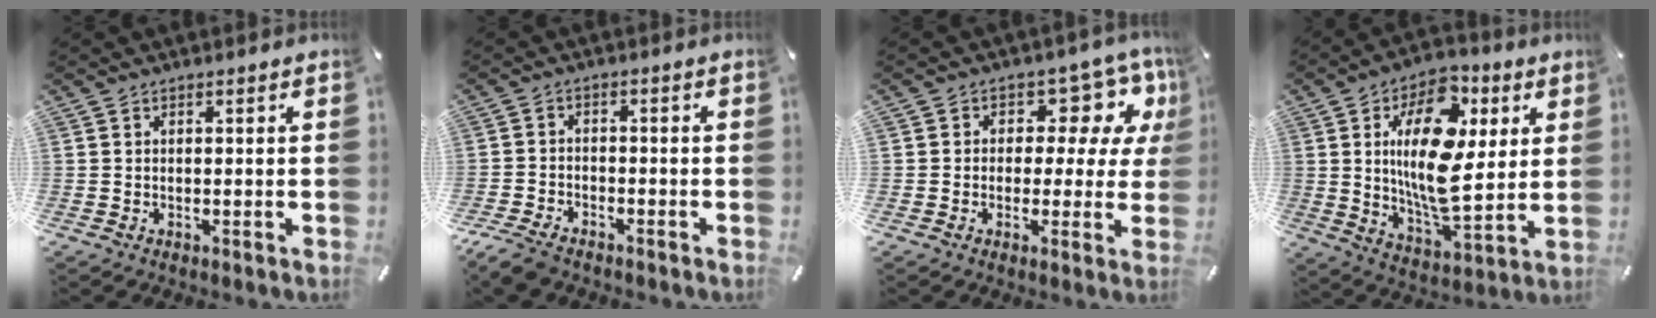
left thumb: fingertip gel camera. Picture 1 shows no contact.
{"total": 4.6, "force": [-3.8, 1.8, 1.8], "torque": [-0.052, 0.011, -0.078]}
{"total": 10.0, "force": [3.5, 6.9, 6.3], "torque": [-0.076, -0.023, 0.061]}
{"total": 19.8, "force": [4.8, 10.6, 16.0], "torque": [-0.285, -0.013, 0.072]}